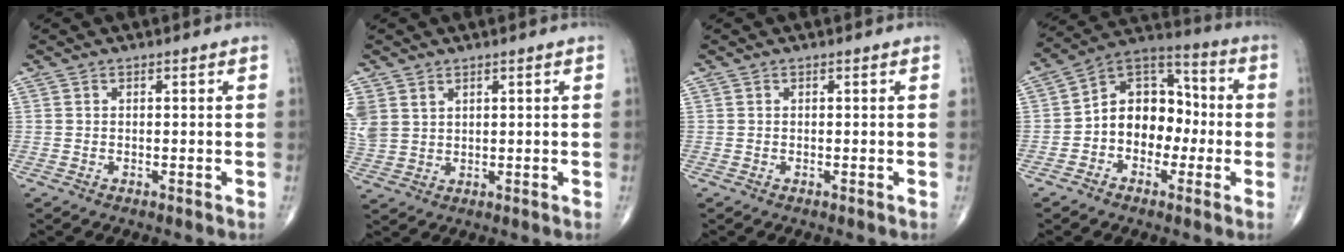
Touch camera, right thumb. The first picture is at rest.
{"total": 7.5, "force": [3.4, 5.8, 3.5], "torque": [-0.093, -0.002, 0.081]}
{"total": 0.0}
{"total": 12.8, "force": [-1.8, 9.7, 8.3], "torque": [-0.089, 0.049, -0.044]}